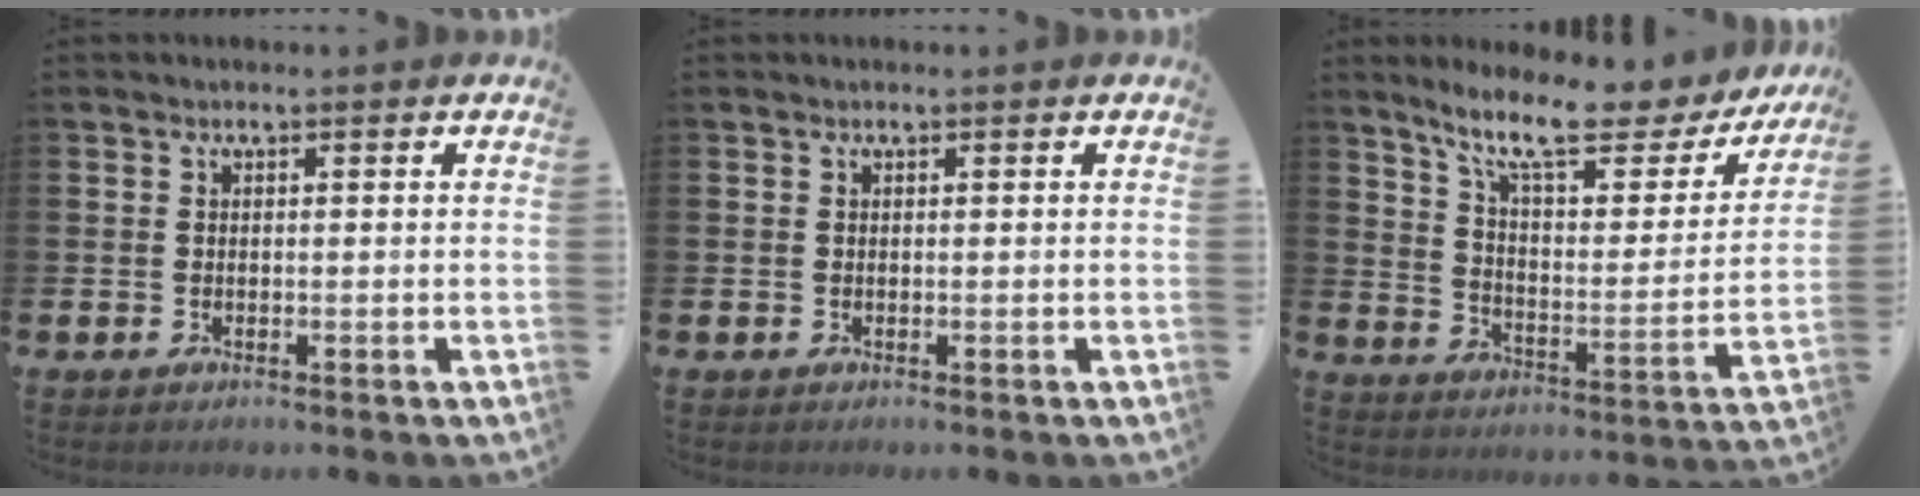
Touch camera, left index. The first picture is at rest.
{"total": 0.0}
{"total": 11.4, "force": [9.3, 2.4, 6.2], "torque": [-0.145, -0.051, 0.156]}